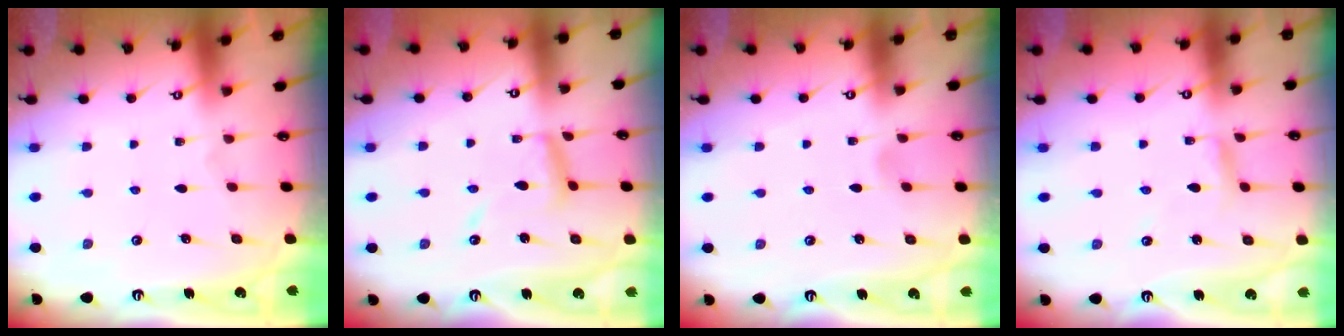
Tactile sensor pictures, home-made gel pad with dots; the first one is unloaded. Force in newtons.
{"total": 10.5, "press": 10.5, "slide": 1.0}
{"total": 2.3, "press": 2.3, "slide": 0.3}
{"total": 2.9, "press": 2.9, "slide": 0.2}